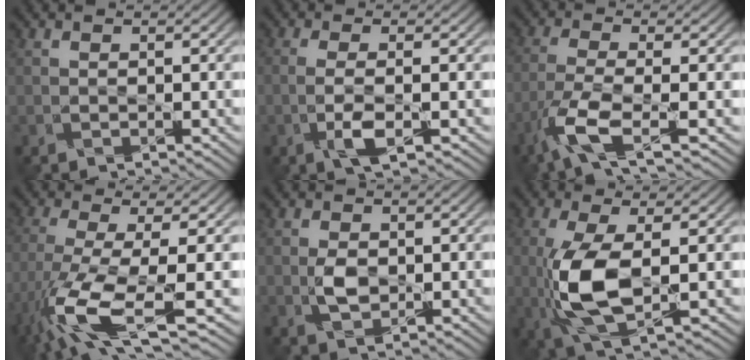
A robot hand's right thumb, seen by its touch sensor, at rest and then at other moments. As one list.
[{"total": 3.4, "force": [-1.2, 0.6, 3.1], "torque": [-0.063, 0.003, -0.030]}, {"total": 6.9, "force": [-3.8, 1.4, 5.5], "torque": [-0.120, -0.006, -0.094]}, {"total": 10.7, "force": [-4.5, 2.4, 9.5], "torque": [-0.190, -0.014, -0.086]}, {"total": 2.3, "force": [-0.2, 1.4, 1.7], "torque": [-0.036, -0.001, -0.005]}, {"total": 9.0, "force": [-0.9, 3.4, 8.3], "torque": [-0.188, -0.005, -0.018]}]